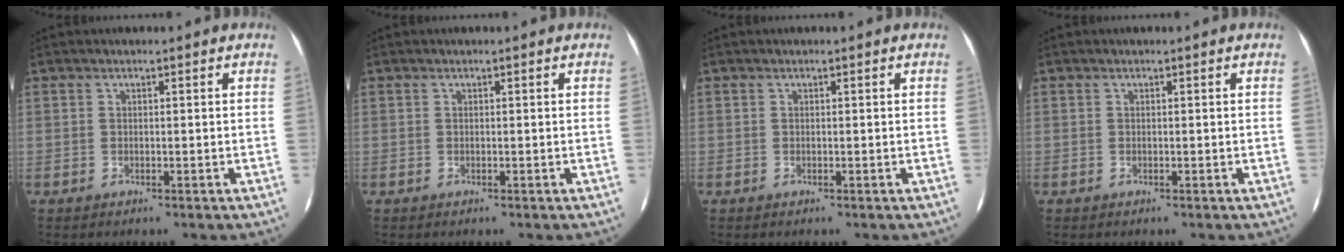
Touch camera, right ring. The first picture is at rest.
{"total": 0.0}
{"total": 0.0}
{"total": 0.0}